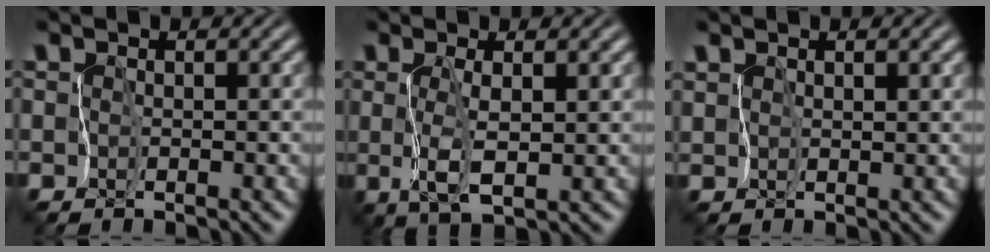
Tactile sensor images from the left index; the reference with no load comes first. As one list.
[{"total": 2.4, "force": [0.7, 0.2, 2.3], "torque": [-0.053, 0.000, 0.022]}, {"total": 1.0, "force": [0.9, -0.2, 0.0], "torque": [-0.002, 0.005, 0.022]}]